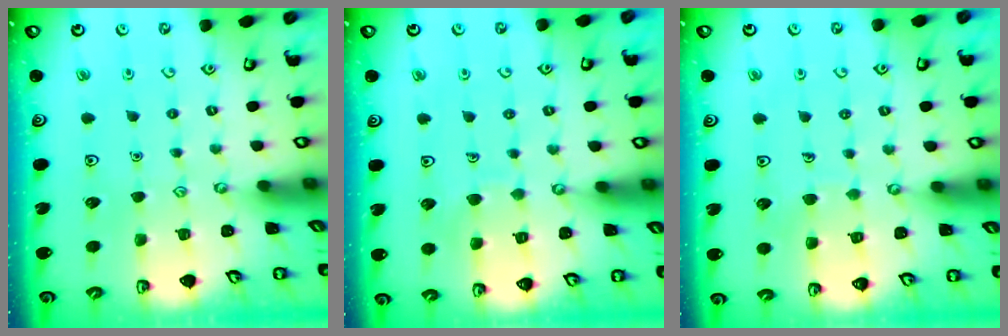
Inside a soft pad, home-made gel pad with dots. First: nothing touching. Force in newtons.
{"total": 5.8, "press": 5.7, "slide": 0.6}
{"total": 3.7, "press": 3.7, "slide": 0.3}